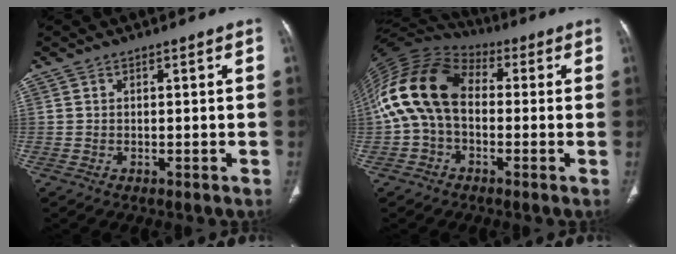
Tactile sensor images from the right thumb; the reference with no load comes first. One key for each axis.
{"total": 16.3, "fx": 0.3, "fy": 10.8, "fz": 12.2, "tx": -0.240, "ty": 0.042, "tz": -0.003}